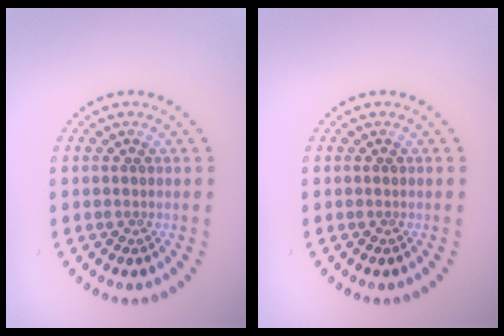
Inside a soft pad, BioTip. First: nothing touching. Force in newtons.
{"total": 0.0}